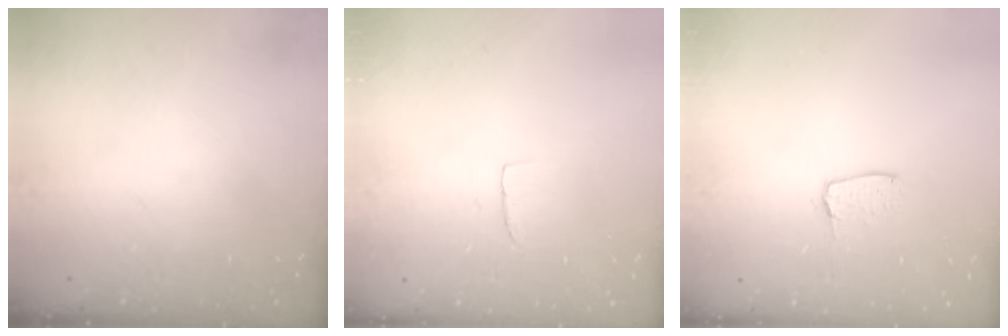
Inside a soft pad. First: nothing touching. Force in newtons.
{"total": 2.7, "press": 2.7, "slide": 0.2}
{"total": 4.5, "press": 4.4, "slide": 0.3}